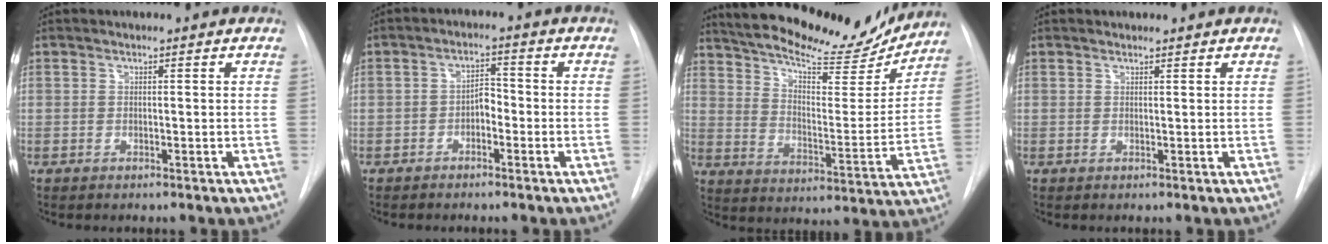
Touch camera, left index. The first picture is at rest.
{"total": 2.9, "force": [-1.3, 1.5, 2.1], "torque": [-0.030, 0.010, -0.026]}
{"total": 22.8, "force": [20.2, 5.1, 9.2], "torque": [-0.155, -0.021, 0.283]}
{"total": 0.8, "force": [0.8, 0.1, 0.0], "torque": [-0.005, 0.005, 0.014]}